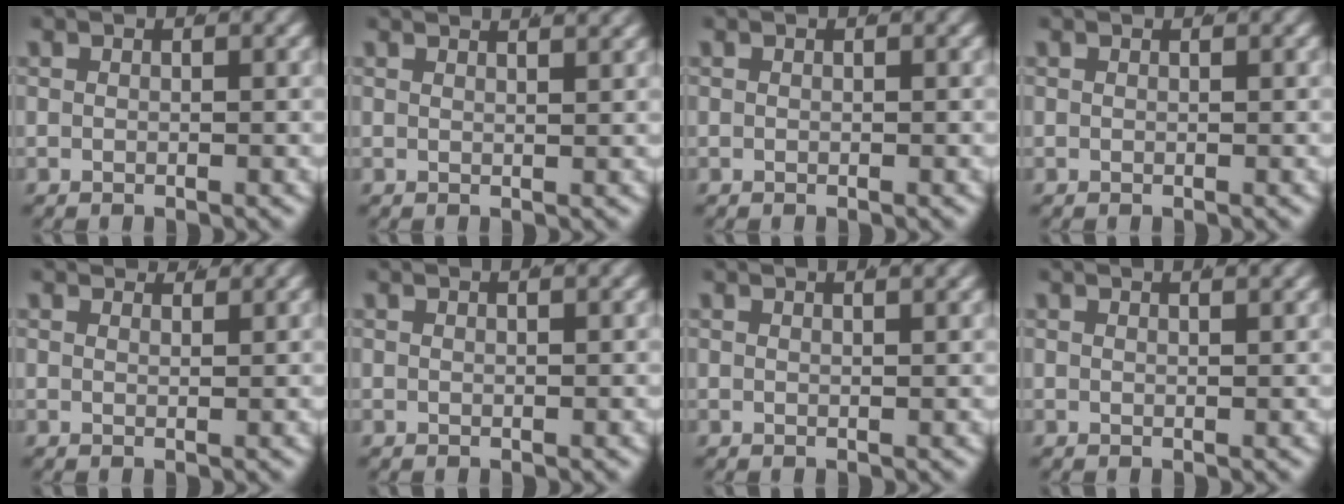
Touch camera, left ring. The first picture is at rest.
{"total": 2.7, "force": [2.4, -0.2, 1.2], "torque": [-0.009, 0.003, 0.036]}
{"total": 0.0}
{"total": 0.0}
{"total": 2.4, "force": [2.3, -0.3, 0.5], "torque": [0.000, -0.004, 0.038]}
{"total": 1.4, "force": [1.1, -0.5, 0.6], "torque": [0.000, 0.004, 0.017]}
{"total": 2.2, "force": [1.9, -0.3, 1.0], "torque": [-0.007, 0.004, 0.029]}
{"total": 2.1, "force": [1.9, -0.3, 1.0], "torque": [-0.006, 0.003, 0.029]}